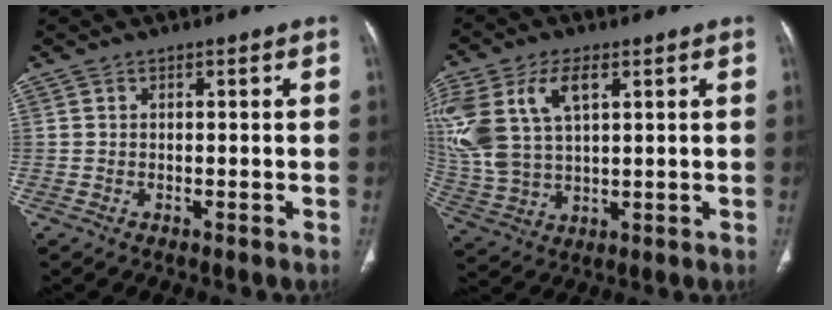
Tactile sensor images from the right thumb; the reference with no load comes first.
{"total": 16.1, "force": [5.6, 9.1, 12.0], "torque": [-0.275, 0.000, 0.114]}